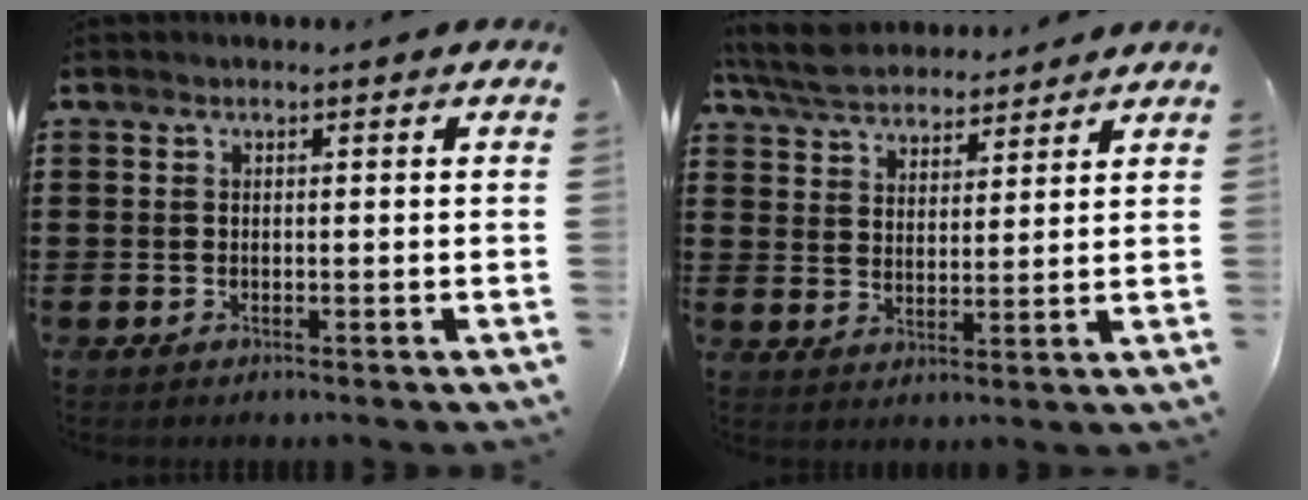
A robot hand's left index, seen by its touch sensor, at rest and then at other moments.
{"total": 6.1, "force": [5.6, 1.7, 1.6], "torque": [-0.055, -0.015, 0.103]}